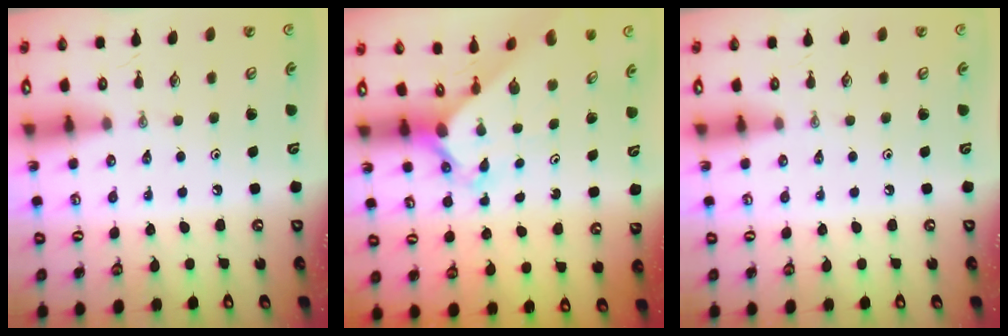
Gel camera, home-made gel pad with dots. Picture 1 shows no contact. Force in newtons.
{"total": 2.5, "press": 2.5, "slide": 0.3}
{"total": 0.0}